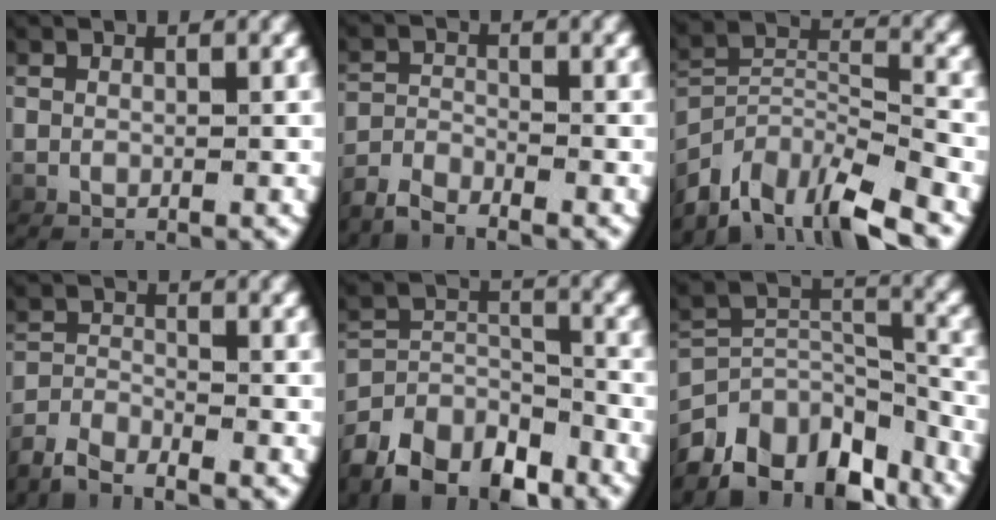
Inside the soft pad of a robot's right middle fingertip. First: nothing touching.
{"total": 2.9, "force": [-2.8, 0.1, 0.4], "torque": [-0.008, -0.004, -0.053]}
{"total": 9.8, "force": [-5.2, 5.5, 6.2], "torque": [-0.114, -0.033, -0.069]}
{"total": 3.0, "force": [-2.9, 0.4, 0.7], "torque": [-0.015, -0.002, -0.055]}
{"total": 7.3, "force": [-4.7, 4.2, 3.7], "torque": [-0.069, -0.029, -0.069]}
{"total": 10.8, "force": [-5.4, 6.8, 6.4], "torque": [-0.116, -0.049, -0.067]}